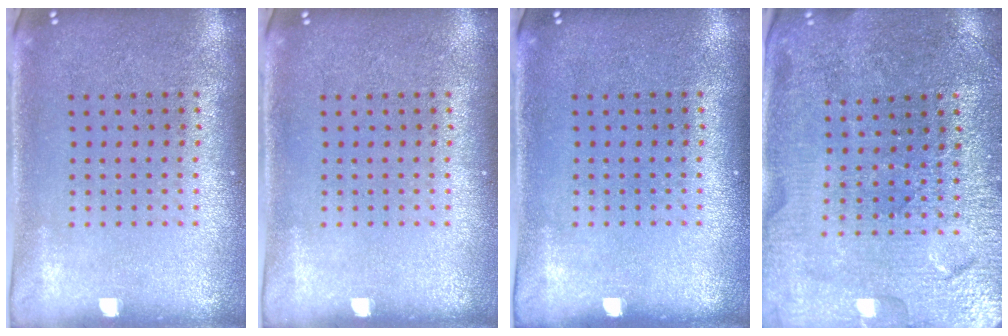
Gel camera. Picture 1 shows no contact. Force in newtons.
{"total": 0.0}
{"total": 0.0}
{"total": 3.2, "press": 3.2, "slide": 0.1}